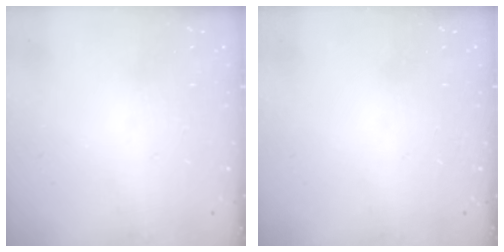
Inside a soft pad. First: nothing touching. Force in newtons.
{"total": 0.0}